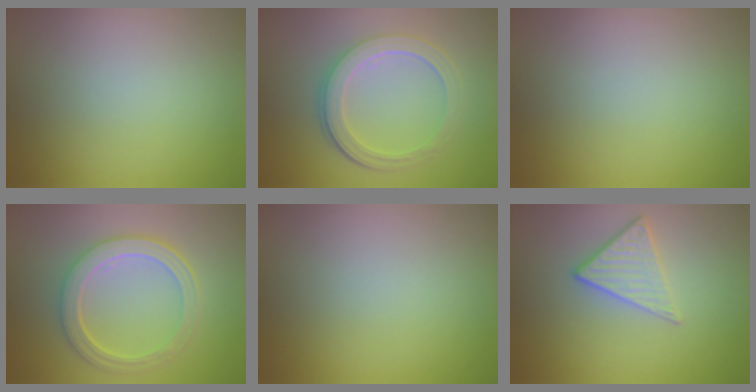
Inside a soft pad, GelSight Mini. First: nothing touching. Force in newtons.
{"total": 5.0, "press": 3.8, "slide": 3.2}
{"total": 0.0}
{"total": 5.2, "press": 4.0, "slide": 3.4}
{"total": 0.0}
{"total": 2.7, "press": 2.5, "slide": 1.1}